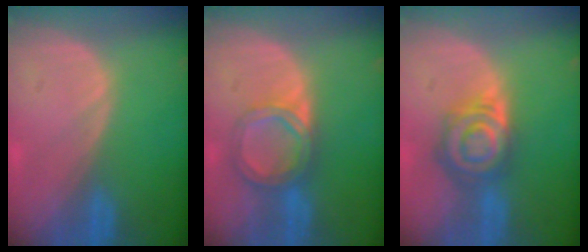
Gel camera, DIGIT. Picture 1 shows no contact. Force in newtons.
{"total": 6.1, "press": 5.4, "slide": 3.0}
{"total": 7.8, "press": 7.0, "slide": 3.4}